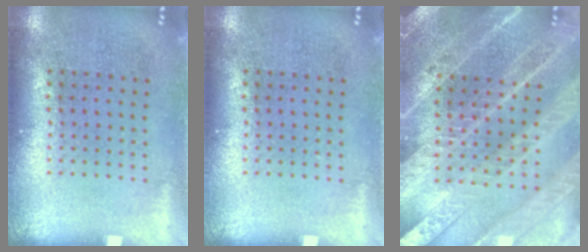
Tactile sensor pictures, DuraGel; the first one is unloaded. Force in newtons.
{"total": 0.0}
{"total": 4.1, "press": 3.8, "slide": 1.7}